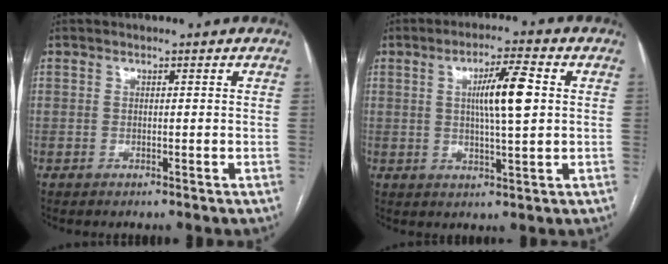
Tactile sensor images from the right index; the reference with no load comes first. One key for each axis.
{"total": 8.0, "fx": 1.4, "fy": 0.6, "fz": 7.9, "tx": -0.135, "ty": 0.005, "tz": 0.023}